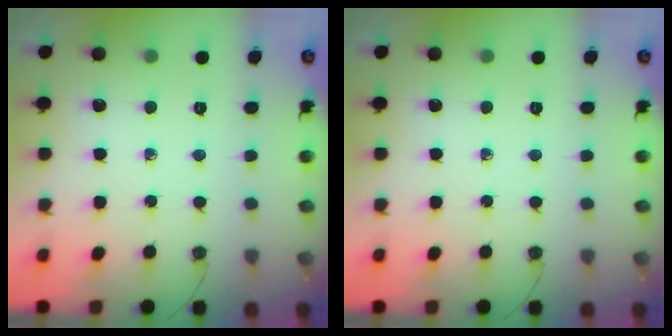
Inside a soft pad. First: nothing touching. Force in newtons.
{"total": 0.0}